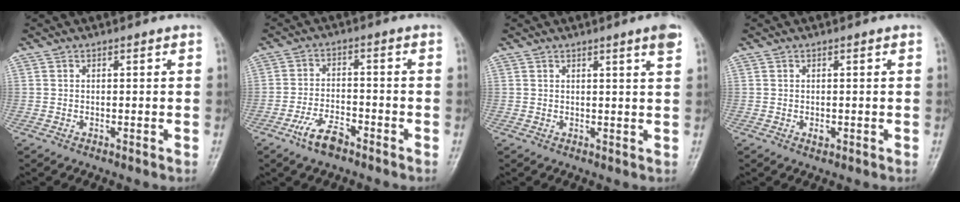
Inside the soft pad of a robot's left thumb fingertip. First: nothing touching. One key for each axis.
{"total": 5.9, "fx": -4.0, "fy": 2.4, "fz": 3.6, "tx": -0.071, "ty": 0.021, "tz": -0.073}
{"total": 3.3, "fx": 1.9, "fy": -0.2, "fz": 2.7, "tx": -0.040, "ty": -0.012, "tz": 0.027}
{"total": 1.3, "fx": -0.2, "fy": 0.8, "fz": 1.0, "tx": -0.009, "ty": 0.002, "tz": 0.000}